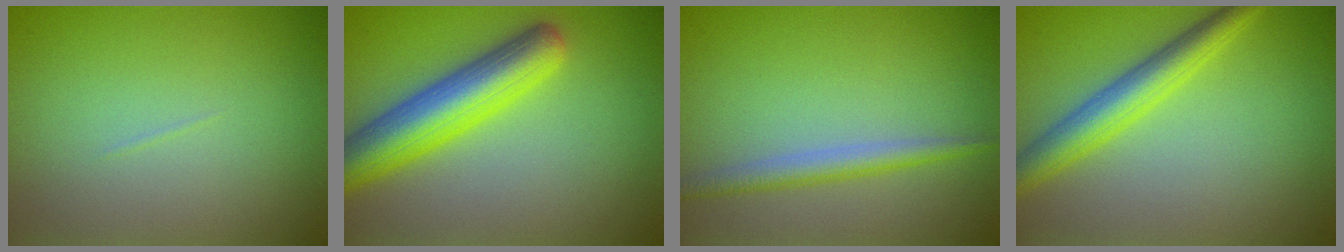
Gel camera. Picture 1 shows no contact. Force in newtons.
{"total": 6.9, "press": 6.9, "slide": 0.2}
{"total": 2.2, "press": 2.2, "slide": 0.0}
{"total": 4.2, "press": 4.2, "slide": 0.1}